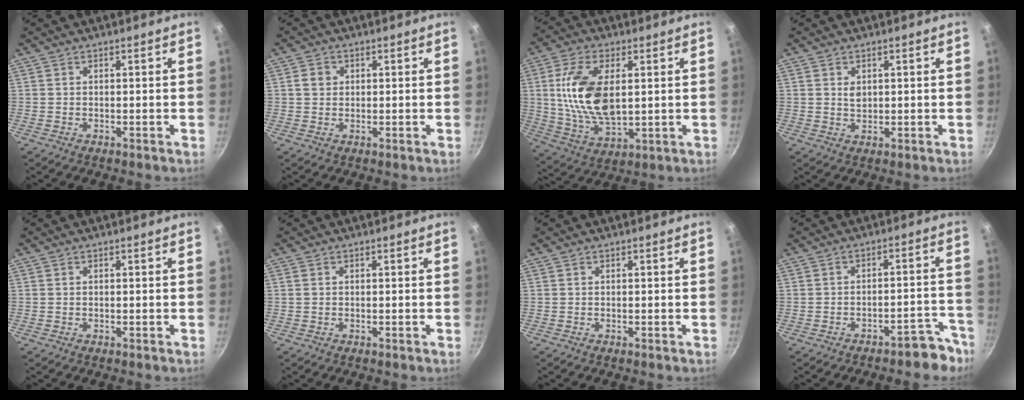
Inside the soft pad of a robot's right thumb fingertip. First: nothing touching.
{"total": 2.7, "force": [0.6, 2.3, 1.2], "torque": [-0.012, 0.001, 0.012]}
{"total": 16.1, "force": [2.5, 8.3, 13.5], "torque": [-0.261, -0.011, 0.055]}
{"total": 2.1, "force": [0.7, 1.4, 1.4], "torque": [-0.017, -0.006, 0.015]}
{"total": 0.0}
{"total": 0.7, "force": [0.1, 0.5, 0.5], "torque": [-0.012, 0.001, 0.005]}
{"total": 0.0}
{"total": 6.9, "force": [-5.5, 2.5, 3.3], "torque": [-0.022, 0.071, -0.070]}